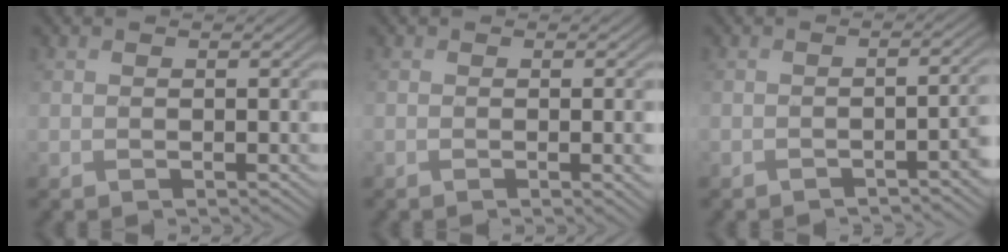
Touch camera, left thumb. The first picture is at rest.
{"total": 3.5, "force": [-0.3, 0.8, 3.4], "torque": [-0.049, 0.000, -0.004]}
{"total": 3.2, "force": [-1.5, 0.7, 2.8], "torque": [-0.026, 0.008, -0.029]}